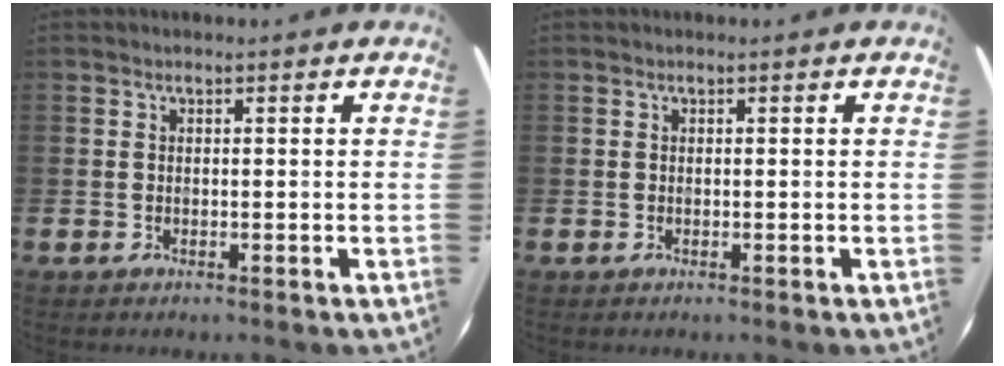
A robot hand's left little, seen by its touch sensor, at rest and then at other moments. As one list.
[{"total": 0.0}]